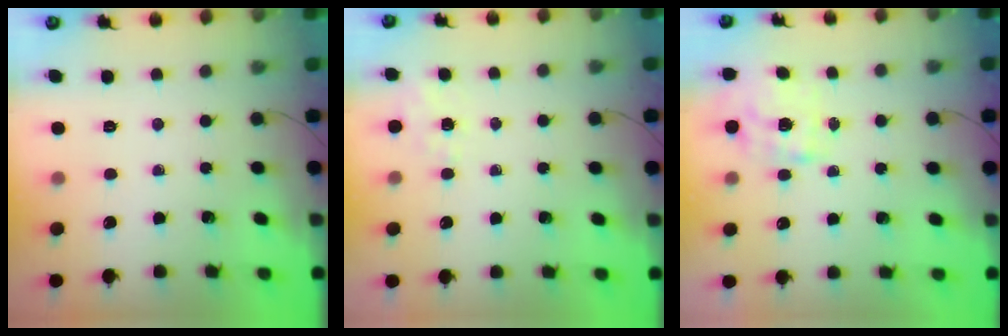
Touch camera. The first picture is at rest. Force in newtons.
{"total": 1.7, "press": 1.2, "slide": 1.3}
{"total": 10.3, "press": 10.3, "slide": 0.3}